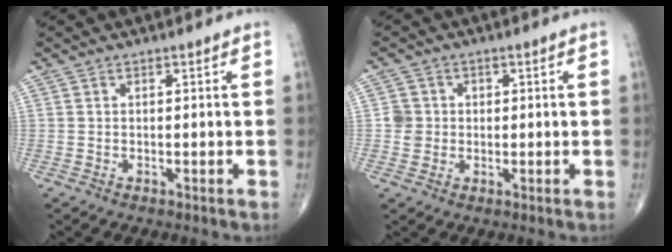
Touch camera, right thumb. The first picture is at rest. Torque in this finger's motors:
{"motor_torque": [0.20, 0.37, 0.25, 0.09, 0.00]}